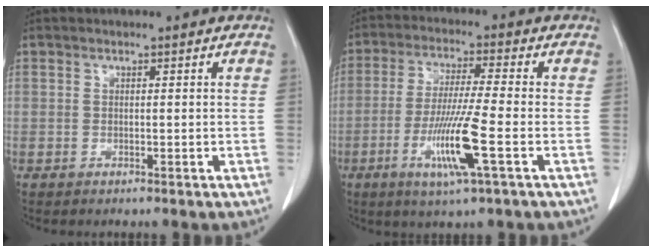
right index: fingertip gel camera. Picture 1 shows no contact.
{"total": 10.3, "force": [-3.5, -0.5, 9.6], "torque": [-0.192, -0.018, -0.068]}